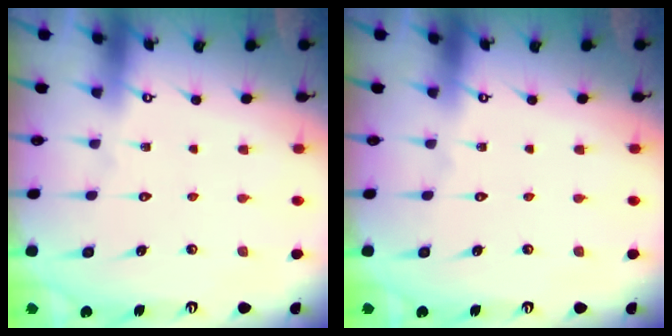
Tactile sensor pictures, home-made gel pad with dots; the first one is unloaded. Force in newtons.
{"total": 0.0}